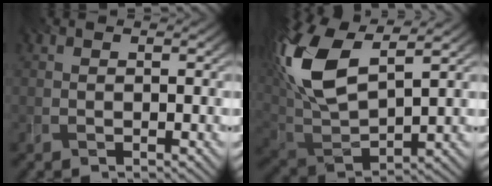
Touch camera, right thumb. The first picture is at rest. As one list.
[{"total": 15.0, "force": [6.2, 7.0, 11.7], "torque": [-0.293, 0.020, 0.126]}]